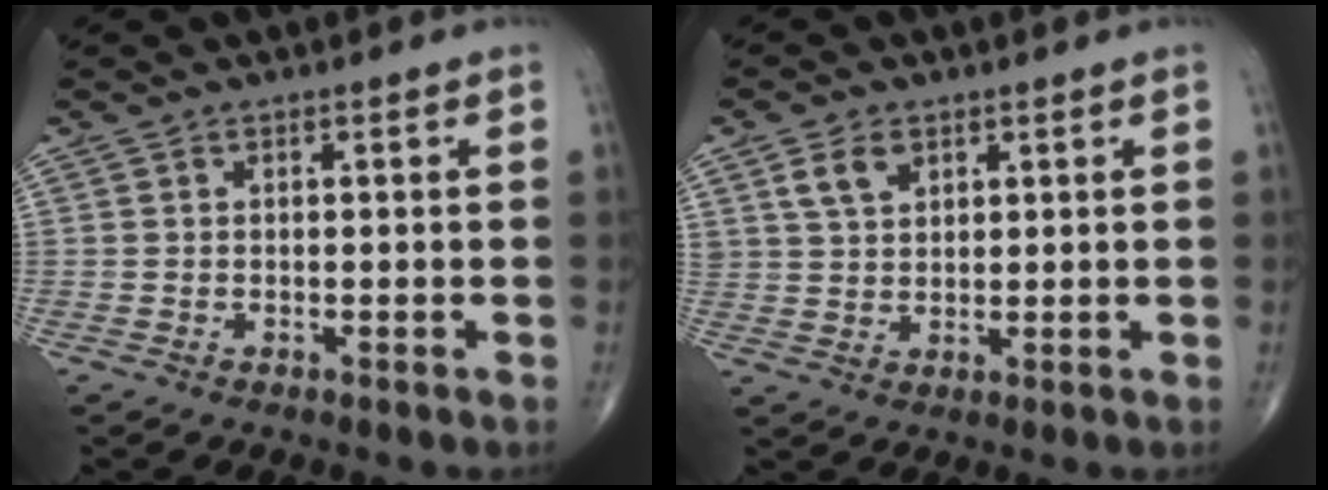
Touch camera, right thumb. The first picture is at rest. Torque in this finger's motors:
{"motor_torque": [0.25, 0.24, 0.59, 0.43, 0.04]}